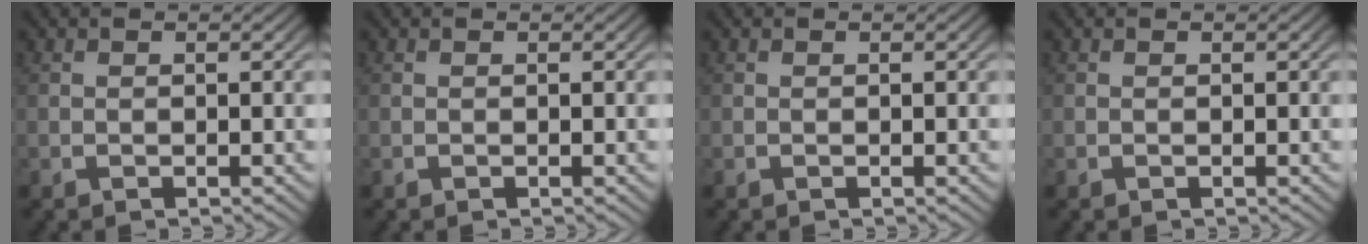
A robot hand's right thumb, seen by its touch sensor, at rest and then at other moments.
{"total": 0.0}
{"total": 0.0}
{"total": 0.0}